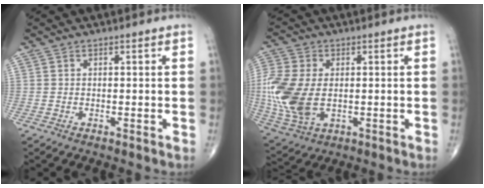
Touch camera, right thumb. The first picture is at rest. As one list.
[{"total": 15.9, "force": [-0.7, 10.0, 12.4], "torque": [-0.303, -0.013, -0.003]}]